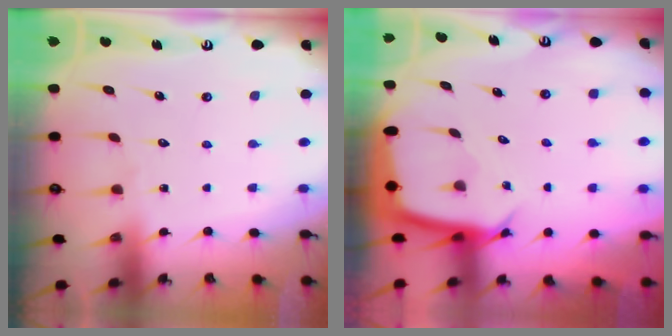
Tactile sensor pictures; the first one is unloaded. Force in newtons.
{"total": 2.9, "press": 2.9, "slide": 0.1}